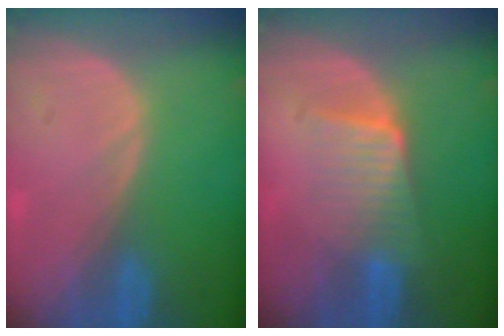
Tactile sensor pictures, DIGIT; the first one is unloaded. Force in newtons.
{"total": 6.1, "press": 5.5, "slide": 2.6}